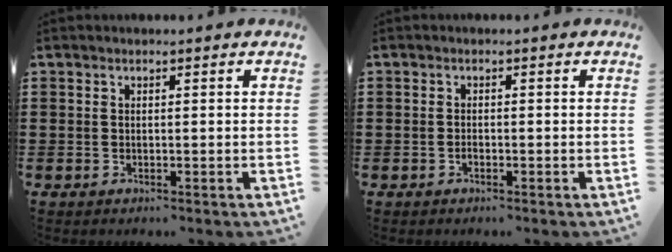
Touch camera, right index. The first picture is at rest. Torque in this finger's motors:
{"motor_torque": [1.53, 0.61, 0.05, -0.07]}